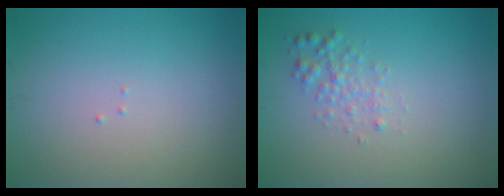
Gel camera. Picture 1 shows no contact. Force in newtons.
{"total": 1.7, "press": 1.7, "slide": 0.0}